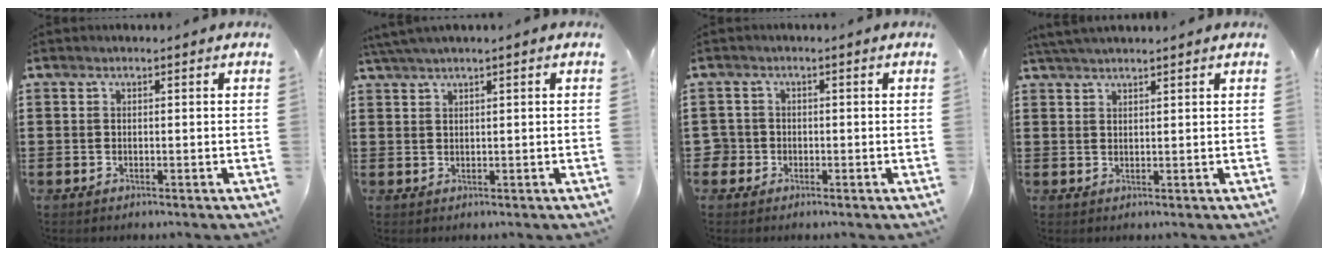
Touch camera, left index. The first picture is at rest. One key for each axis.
{"total": 1.4, "fx": 0.8, "fy": -0.3, "fz": 1.1, "tx": -0.019, "ty": -0.003, "tz": 0.016}
{"total": 2.1, "fx": -0.8, "fy": 1.9, "fz": 0.2, "tx": -0.021, "ty": 0.001, "tz": -0.024}
{"total": 2.0, "fx": 1.8, "fy": -0.1, "fz": 0.7, "tx": -0.018, "ty": 0.001, "tz": 0.035}